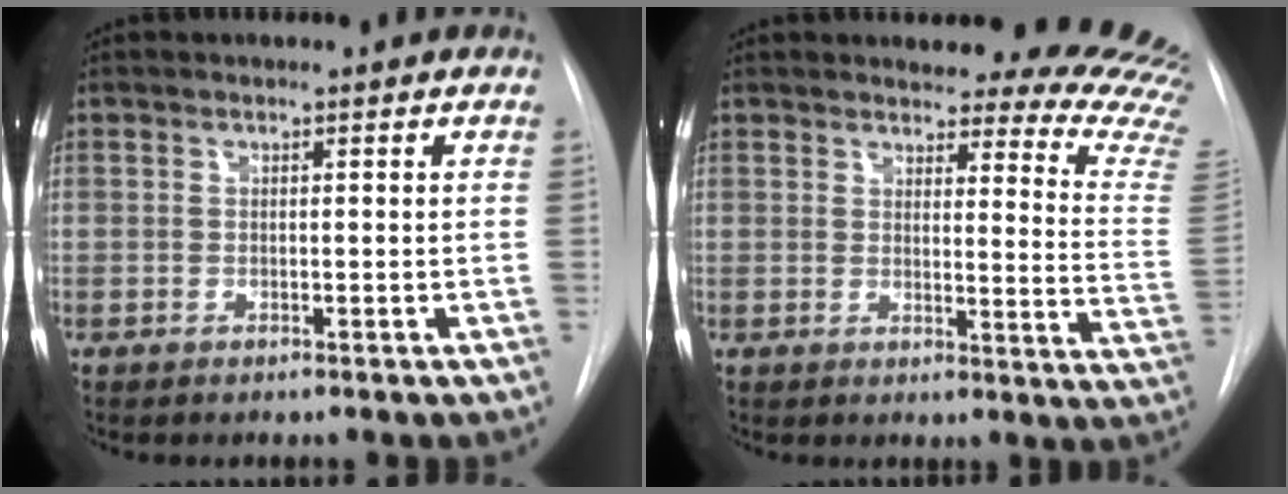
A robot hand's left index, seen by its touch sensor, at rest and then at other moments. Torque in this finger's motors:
{"motor_torque": [0.86, -1.28, 0.19, 0.01]}